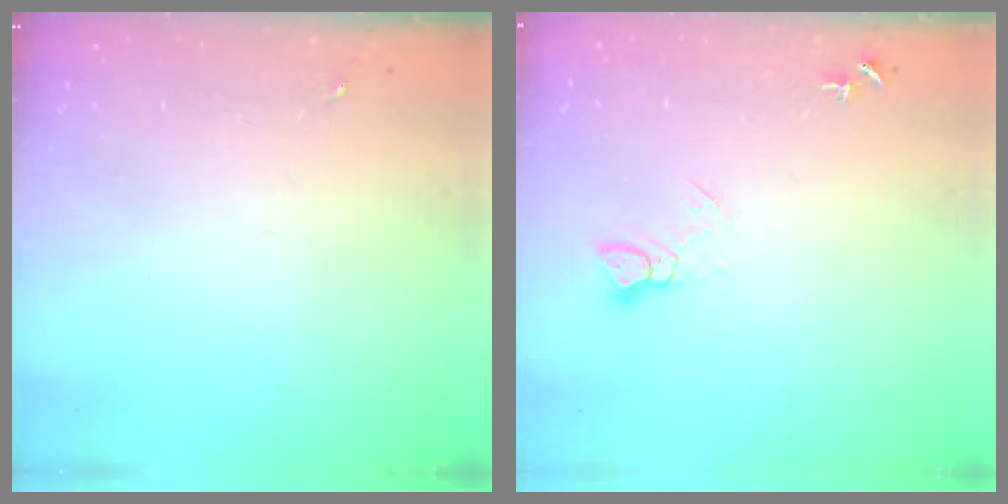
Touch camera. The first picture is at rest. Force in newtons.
{"total": 4.5, "press": 4.5, "slide": 0.3}